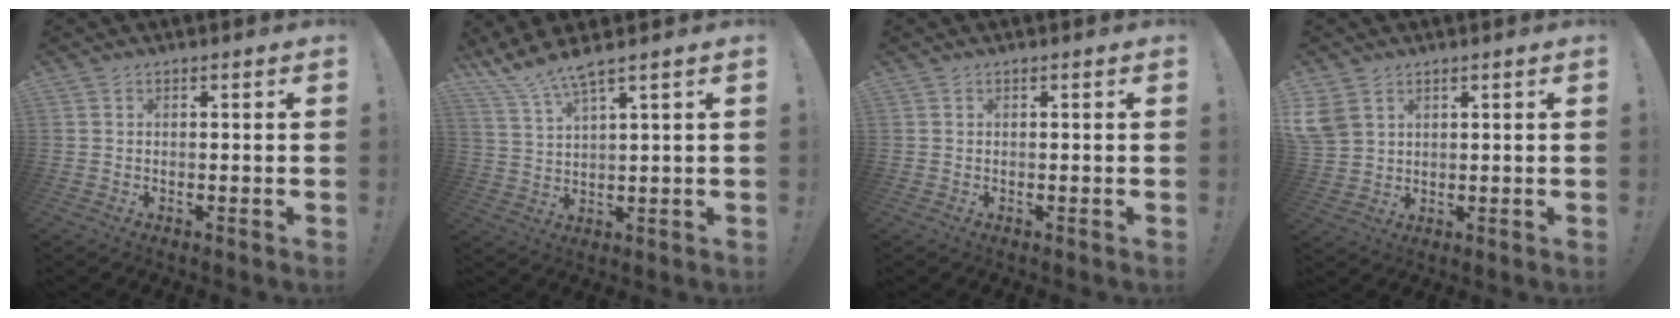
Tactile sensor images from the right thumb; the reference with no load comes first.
{"total": 6.6, "force": [5.4, 0.1, 3.8], "torque": [-0.085, -0.030, 0.100]}
{"total": 0.0}
{"total": 6.2, "force": [3.2, 4.5, 3.0], "torque": [-0.053, -0.007, 0.065]}